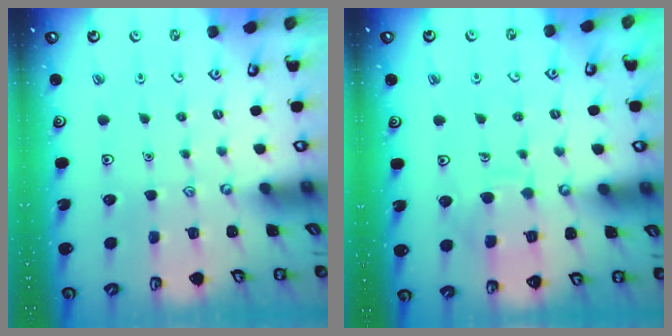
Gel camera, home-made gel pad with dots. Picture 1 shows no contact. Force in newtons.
{"total": 8.2, "press": 8.1, "slide": 0.8}